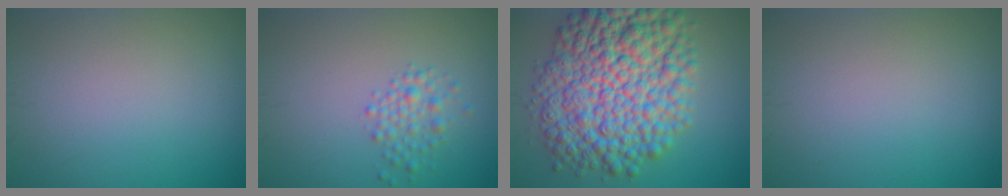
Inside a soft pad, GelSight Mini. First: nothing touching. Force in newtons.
{"total": 2.1, "press": 2.1, "slide": 0.1}
{"total": 13.4, "press": 13.4, "slide": 0.1}
{"total": 0.0}